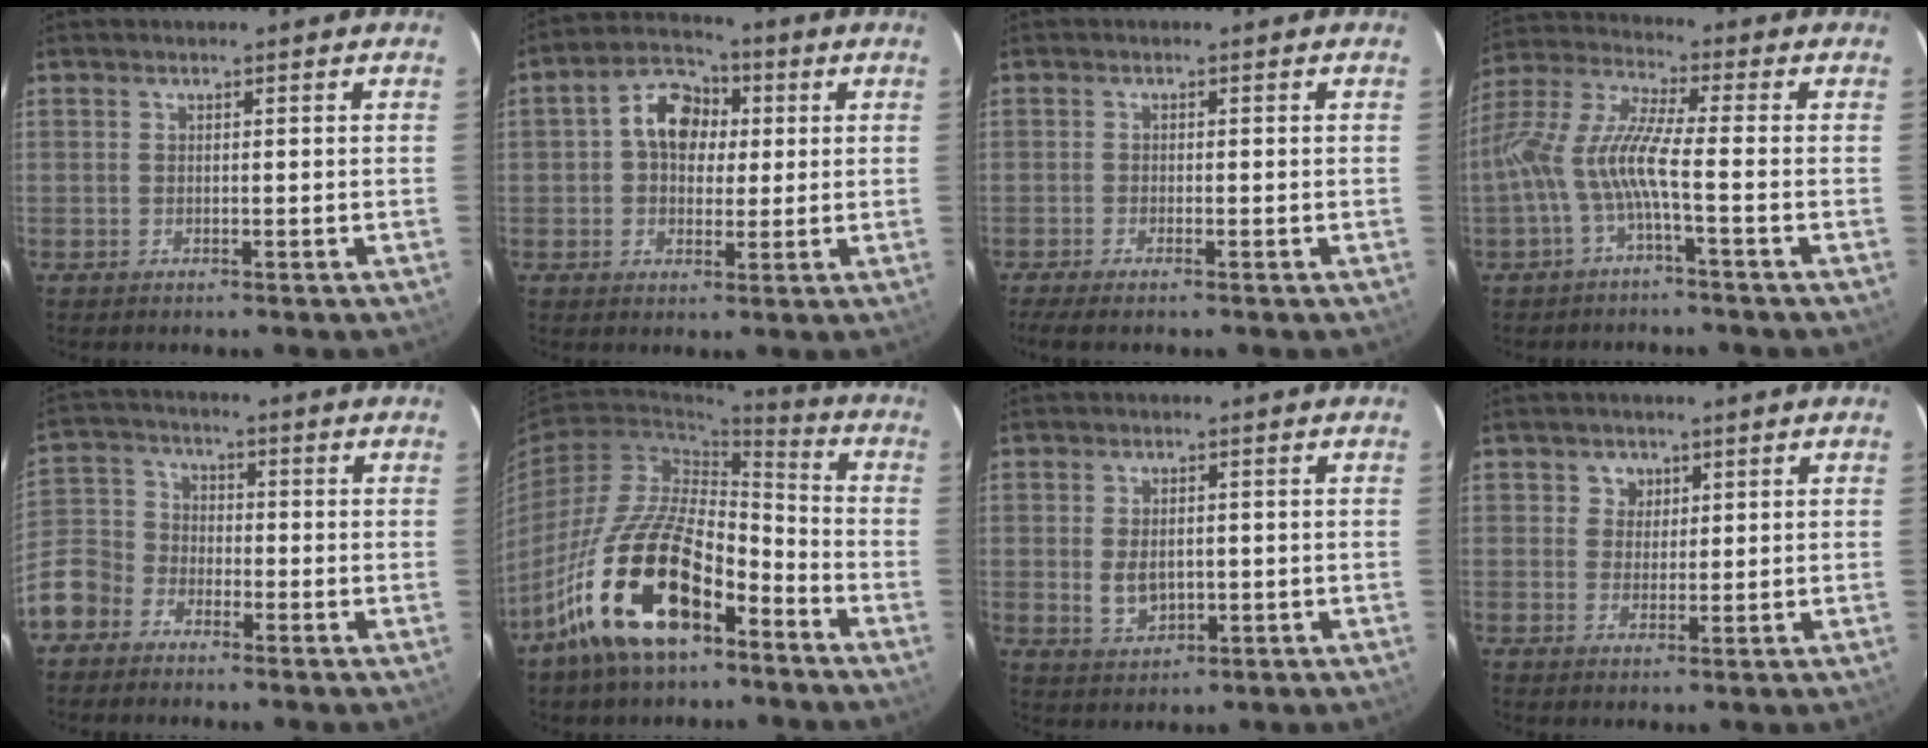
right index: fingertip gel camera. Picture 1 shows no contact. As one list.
[{"total": 8.8, "force": [1.3, 6.7, 5.6], "torque": [-0.105, 0.032, 0.020]}, {"total": 3.3, "force": [-2.6, 0.1, 2.1], "torque": [-0.052, -0.012, -0.049]}, {"total": 9.9, "force": [-3.1, 0.9, 9.3], "torque": [-0.209, 0.007, -0.062]}, {"total": 10.3, "force": [-5.9, 7.9, 3.1], "torque": [-0.084, 0.029, -0.125]}, {"total": 19.5, "force": [-11.6, 8.4, 13.3], "torque": [-0.253, 0.006, -0.208]}, {"total": 5.1, "force": [-0.4, 3.4, 3.7], "torque": [-0.069, -0.007, 0.002]}, {"total": 2.9, "force": [1.2, 2.7, 0.1], "torque": [0.013, 0.014, 0.019]}]